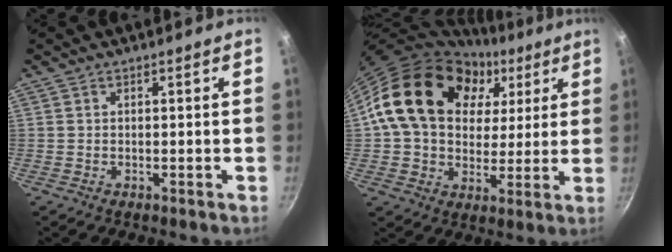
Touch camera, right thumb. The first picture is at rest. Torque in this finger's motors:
{"motor_torque": [0.54, 4.47, 1.79, -0.24, 0.23]}